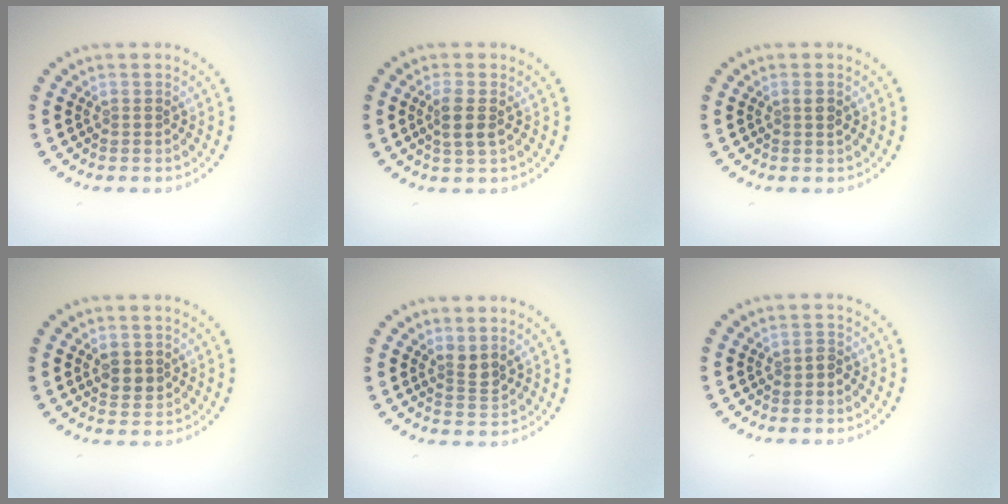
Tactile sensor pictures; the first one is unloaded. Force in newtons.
{"total": 2.0, "press": 1.7, "slide": 0.9}
{"total": 0.9, "press": 0.8, "slide": 0.5}
{"total": 1.8, "press": 1.8, "slide": 0.5}
{"total": 1.5, "press": 1.2, "slide": 1.0}
{"total": 0.8, "press": 0.7, "slide": 0.4}